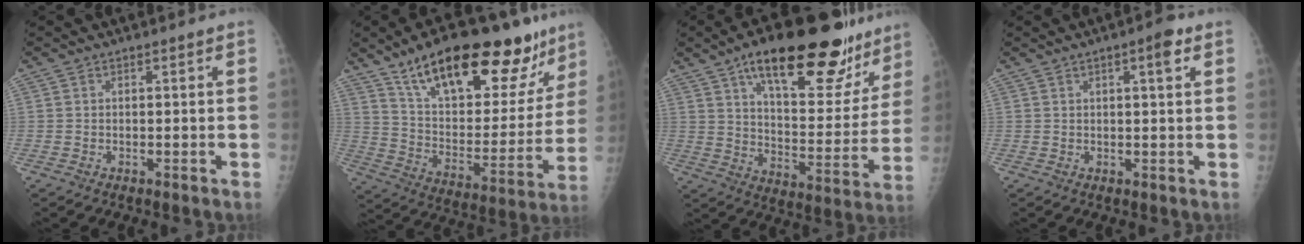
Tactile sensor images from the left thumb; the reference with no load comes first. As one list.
[{"total": 28.8, "force": [19.0, 11.0, 18.7], "torque": [-0.240, -0.055, 0.299]}, {"total": 26.7, "force": [17.5, 10.3, 17.3], "torque": [-0.204, -0.054, 0.261]}, {"total": 3.6, "force": [1.7, 0.8, 3.1], "torque": [-0.043, -0.003, 0.021]}]